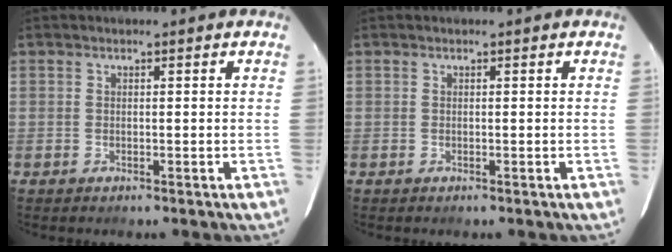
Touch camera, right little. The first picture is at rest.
{"total": 0.0}